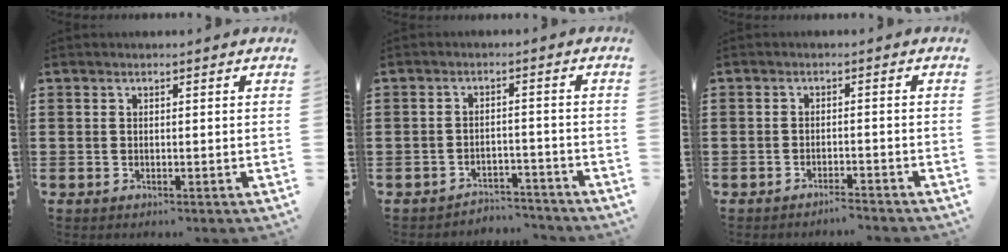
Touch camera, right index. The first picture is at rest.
{"total": 3.4, "force": [-3.4, 0.1, 0.0], "torque": [-0.005, -0.001, -0.072]}
{"total": 1.9, "force": [-1.8, -0.2, 0.5], "torque": [-0.012, -0.001, -0.037]}